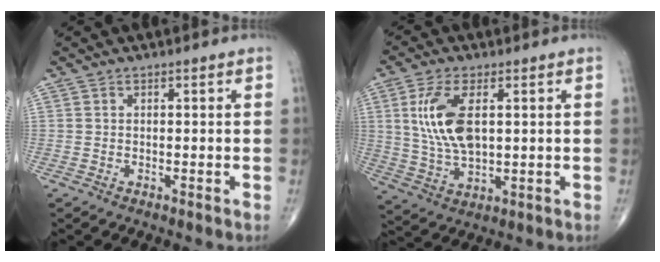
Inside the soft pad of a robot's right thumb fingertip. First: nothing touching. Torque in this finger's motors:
{"motor_torque": [-0.89, 0.93, 1.05, 0.39, 0.26]}